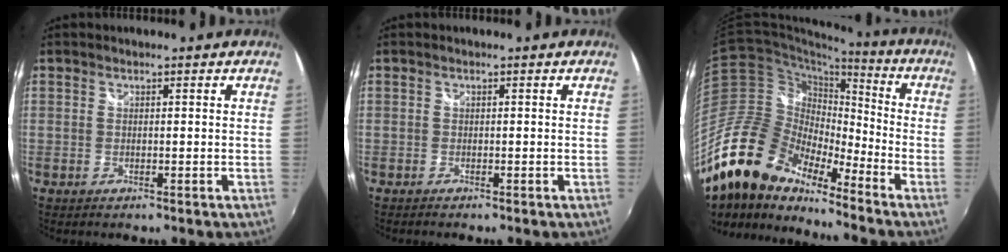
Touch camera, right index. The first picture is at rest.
{"total": 0.6, "force": [-0.6, 0.3, 0.1], "torque": [-0.006, -0.004, -0.014]}
{"total": 19.8, "force": [-15.7, 7.7, 9.2], "torque": [-0.168, -0.007, -0.304]}